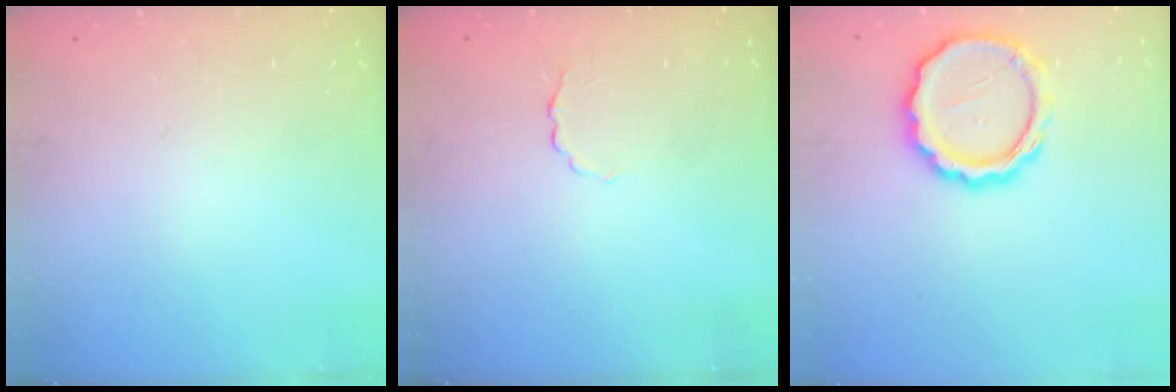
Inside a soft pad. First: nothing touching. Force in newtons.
{"total": 2.0, "press": 1.9, "slide": 0.5}
{"total": 11.9, "press": 11.7, "slide": 1.9}